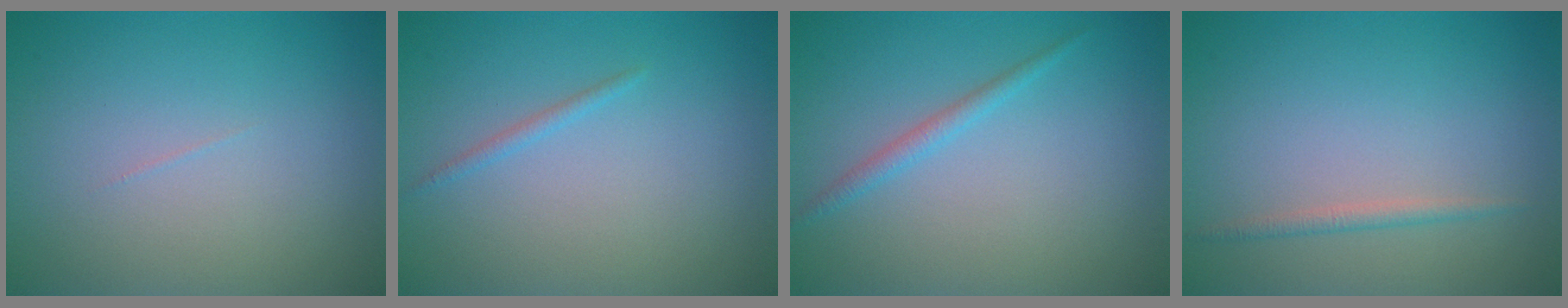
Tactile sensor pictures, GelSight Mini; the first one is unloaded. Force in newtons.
{"total": 0.8, "press": 0.8, "slide": 0.0}
{"total": 1.4, "press": 1.4, "slide": 0.1}
{"total": 1.1, "press": 1.1, "slide": 0.1}